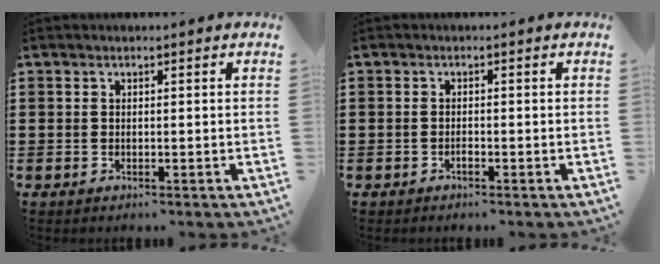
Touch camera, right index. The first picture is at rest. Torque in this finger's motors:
{"motor_torque": [0.92, 0.75, -0.01, -0.03]}